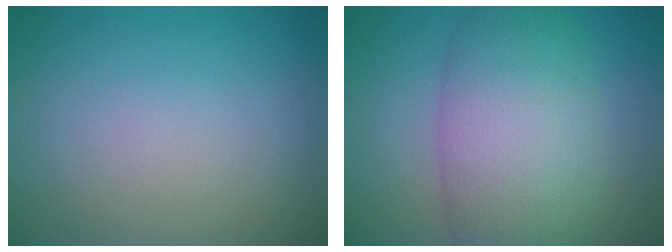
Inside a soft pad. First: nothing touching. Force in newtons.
{"total": 9.3, "press": 9.3, "slide": 0.3}